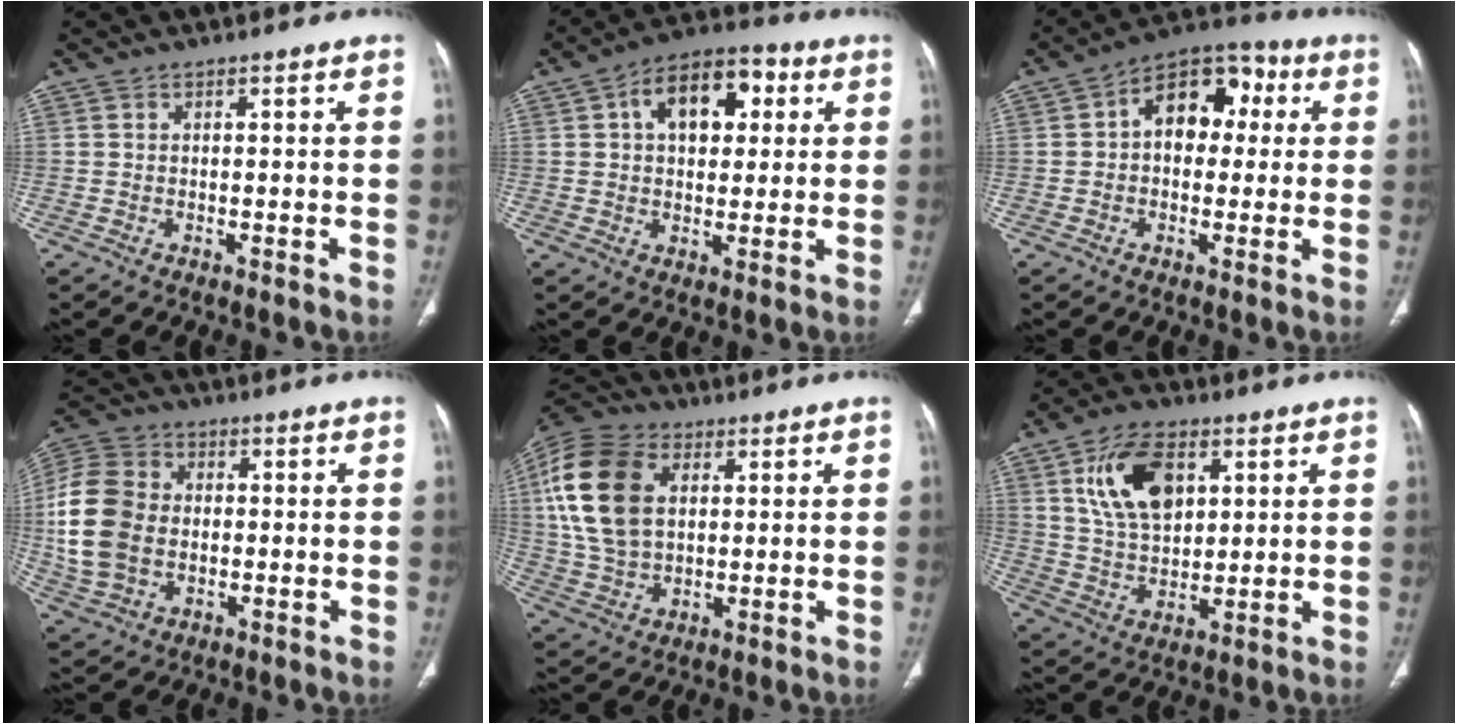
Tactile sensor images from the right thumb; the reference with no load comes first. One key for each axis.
{"total": 12.6, "fx": 3.6, "fy": 8.0, "fz": 9.1, "tx": -0.103, "ty": 0.019, "tz": 0.048}
{"total": 12.1, "fx": 2.0, "fy": 8.3, "fz": 8.6, "tx": -0.082, "ty": 0.035, "tz": 0.017}
{"total": 15.8, "fx": -0.3, "fy": 11.8, "fz": 10.5, "tx": -0.200, "ty": 0.019, "tz": -0.003}
{"total": 17.9, "fx": 3.9, "fy": 12.1, "fz": 12.6, "tx": -0.248, "ty": 0.007, "tz": 0.072}
{"total": 13.3, "fx": 4.8, "fy": 8.0, "fz": 9.5, "tx": -0.148, "ty": -0.015, "tz": 0.094}